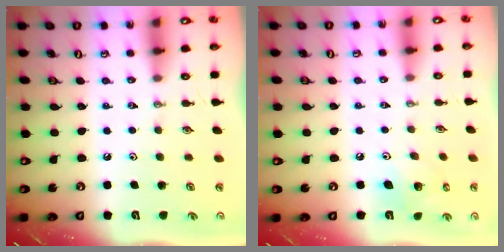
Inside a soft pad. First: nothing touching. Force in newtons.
{"total": 8.5, "press": 8.1, "slide": 2.6}